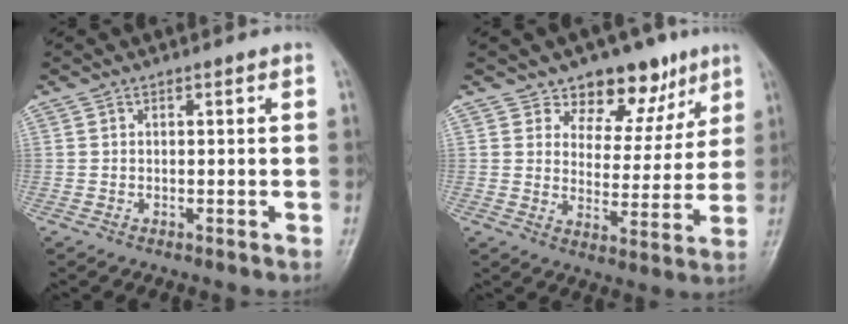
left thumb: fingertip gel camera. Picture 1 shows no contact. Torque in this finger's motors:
{"motor_torque": [0.45, 0.44, 0.37, -0.12, -0.02]}